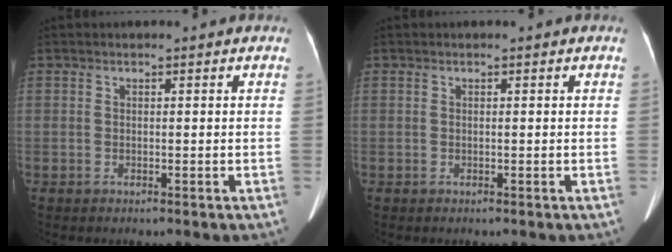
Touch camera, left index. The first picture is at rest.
{"total": 0.0}